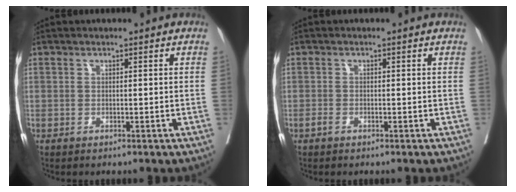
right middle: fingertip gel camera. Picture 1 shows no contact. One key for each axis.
{"total": 0.7, "fx": -0.5, "fy": 0.3, "fz": 0.4, "tx": -0.006, "ty": 0.002, "tz": -0.009}